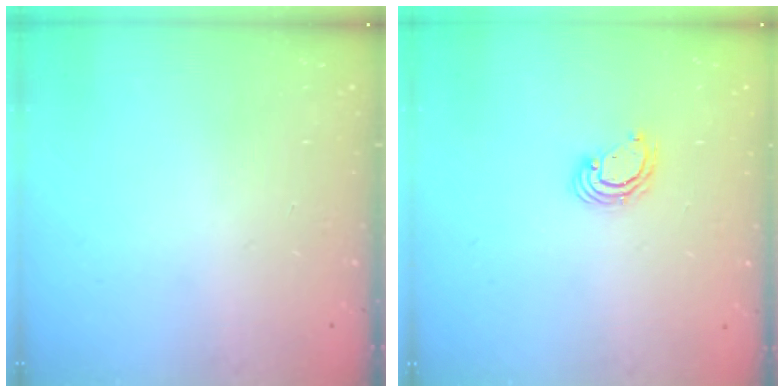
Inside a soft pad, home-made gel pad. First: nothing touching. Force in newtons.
{"total": 3.8, "press": 3.8, "slide": 0.1}